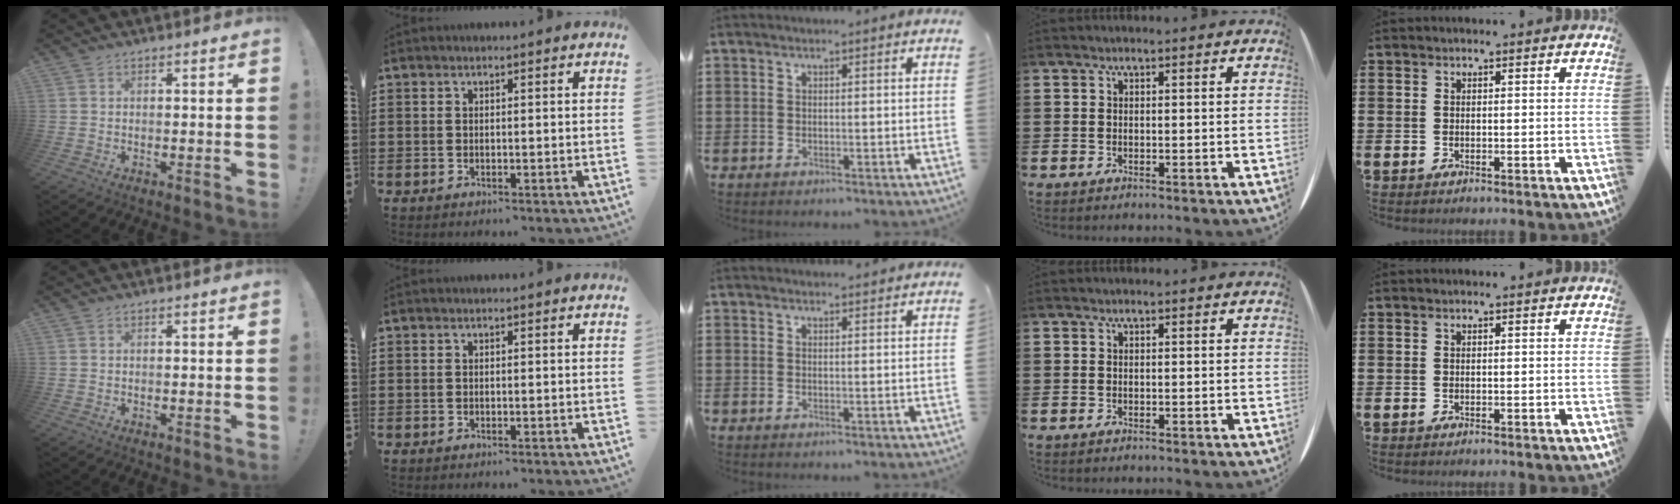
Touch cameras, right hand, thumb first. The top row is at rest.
{"middle": {"total": 1.0, "force": [0.9, 0.1, 0.2], "torque": [0.002, -0.004, 0.016]}}